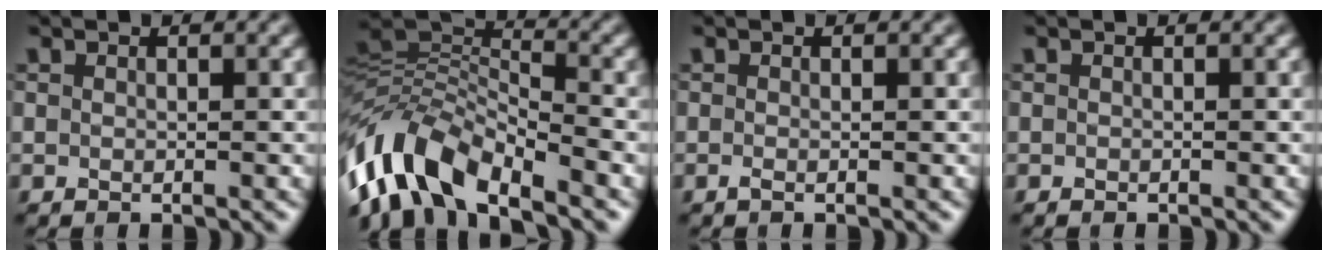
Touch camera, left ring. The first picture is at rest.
{"total": 9.0, "force": [-6.5, 3.2, 5.3], "torque": [-0.091, 0.008, -0.138]}
{"total": 0.6, "force": [-0.4, 0.0, 0.4], "torque": [-0.009, -0.002, -0.008]}
{"total": 0.0}